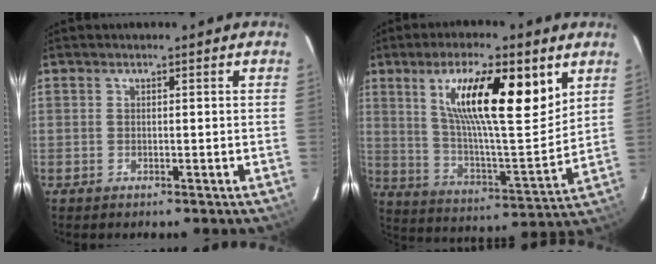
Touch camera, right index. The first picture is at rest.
{"total": 19.7, "force": [8.9, 4.6, 16.9], "torque": [-0.277, 0.003, 0.155]}